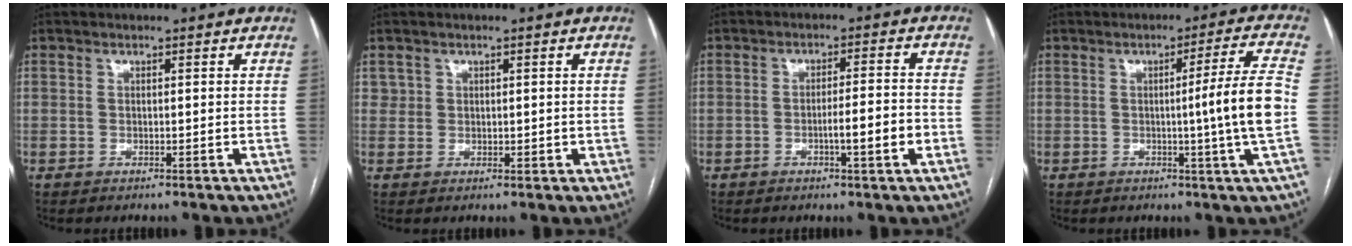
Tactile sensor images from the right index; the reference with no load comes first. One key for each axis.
{"total": 2.0, "fx": 0.7, "fy": 1.7, "fz": 0.6, "tx": -0.008, "ty": 0.003, "tz": 0.018}
{"total": 5.6, "fx": -1.9, "fy": 0.1, "fz": 5.2, "tx": -0.078, "ty": 0.002, "tz": -0.028}
{"total": 9.2, "fx": -1.0, "fy": -2.4, "fz": 8.8, "tx": -0.122, "ty": -0.007, "tz": -0.014}